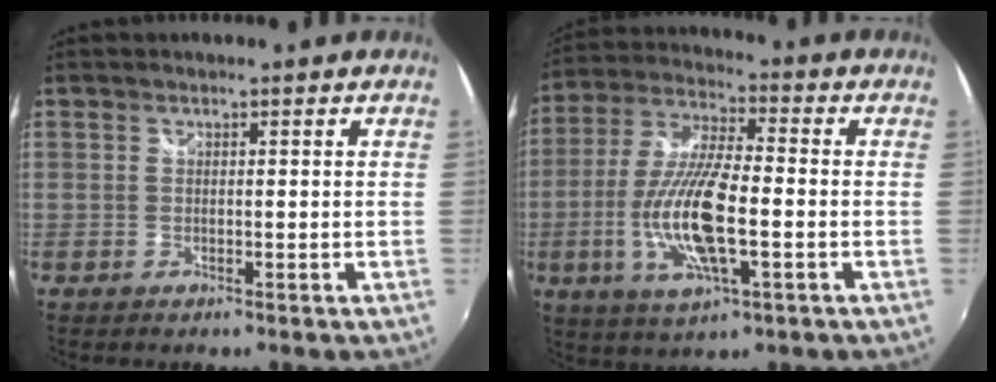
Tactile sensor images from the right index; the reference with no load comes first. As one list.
[{"total": 15.3, "force": [-3.5, 4.5, 14.2], "torque": [-0.292, -0.009, -0.067]}]